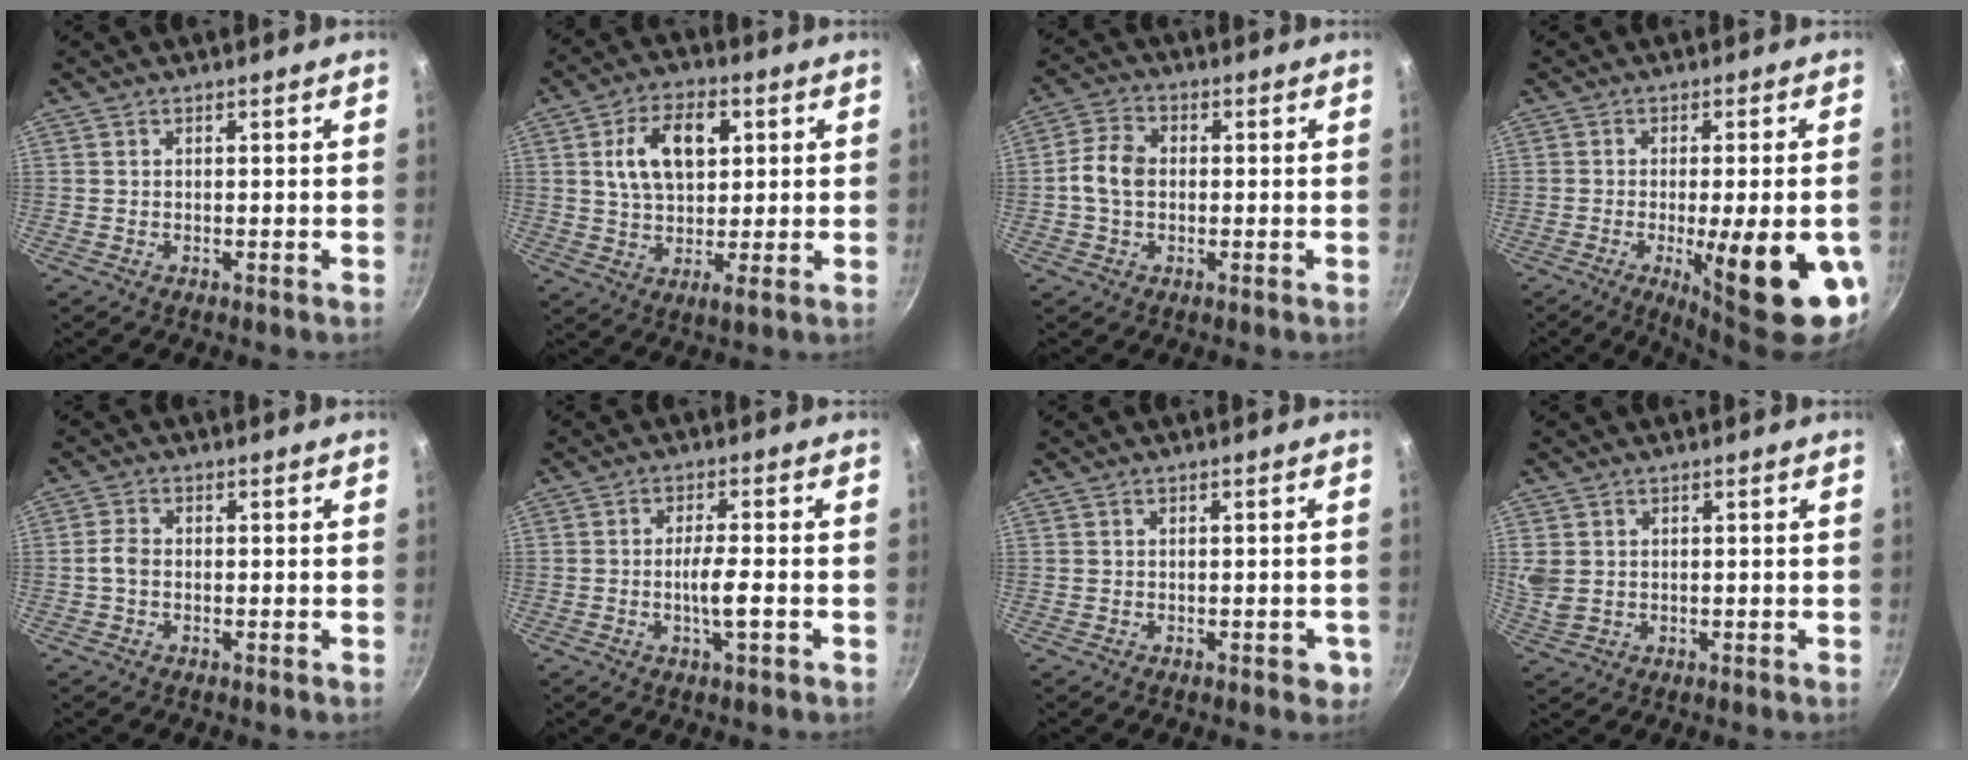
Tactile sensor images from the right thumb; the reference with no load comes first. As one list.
[{"total": 12.0, "force": [3.2, 7.1, 9.2], "torque": [-0.135, 0.001, 0.047]}, {"total": 6.5, "force": [-0.3, 4.7, 4.4], "torque": [-0.078, 0.019, -0.017]}, {"total": 18.4, "force": [-5.4, 4.4, 17.0], "torque": [-0.207, -0.001, -0.064]}, {"total": 2.5, "force": [-0.5, 1.7, 1.8], "torque": [-0.038, 0.012, -0.015]}, {"total": 6.8, "force": [-1.9, 1.1, 6.5], "torque": [-0.129, 0.015, -0.039]}, {"total": 2.7, "force": [-1.0, 1.5, 2.0], "torque": [-0.011, 0.007, -0.011]}, {"total": 4.1, "force": [0.9, 3.3, 2.4], "torque": [-0.042, -0.007, 0.024]}]